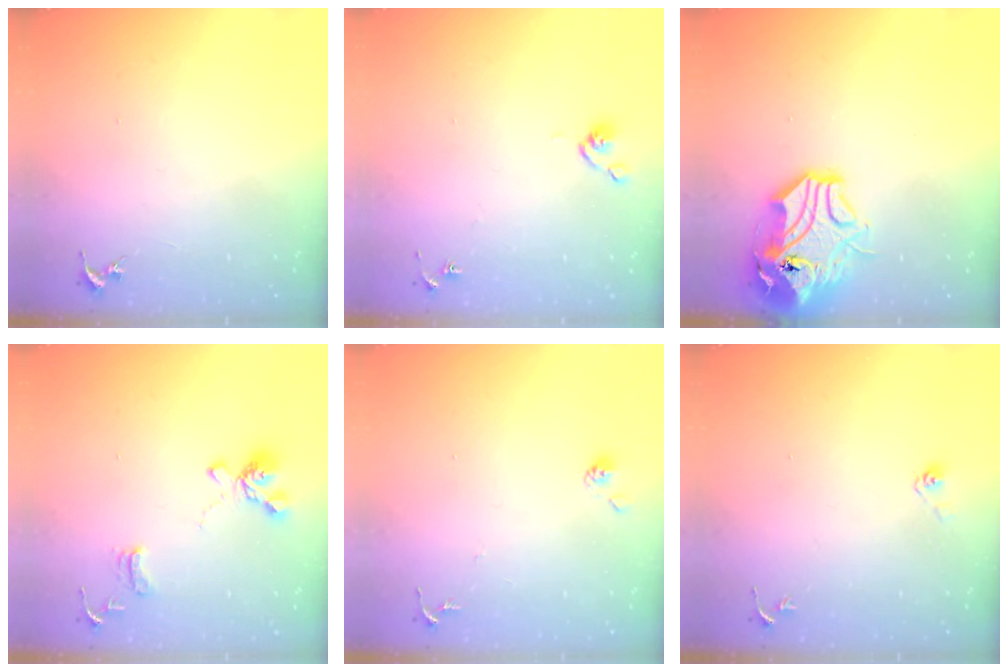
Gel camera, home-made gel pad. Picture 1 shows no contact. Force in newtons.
{"total": 4.9, "press": 4.9, "slide": 0.7}
{"total": 17.8, "press": 17.5, "slide": 2.8}
{"total": 14.7, "press": 14.6, "slide": 1.5}
{"total": 5.9, "press": 5.9, "slide": 0.5}
{"total": 3.6, "press": 2.9, "slide": 2.1}